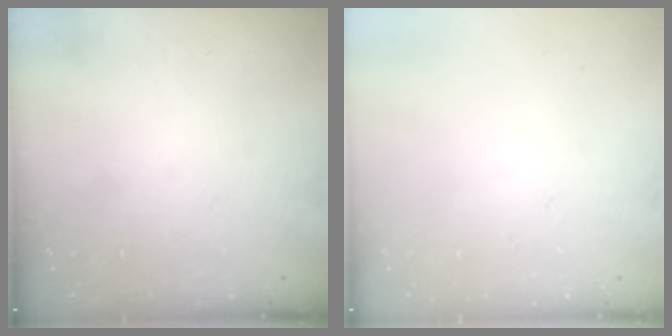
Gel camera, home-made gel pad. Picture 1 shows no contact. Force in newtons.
{"total": 0.0}